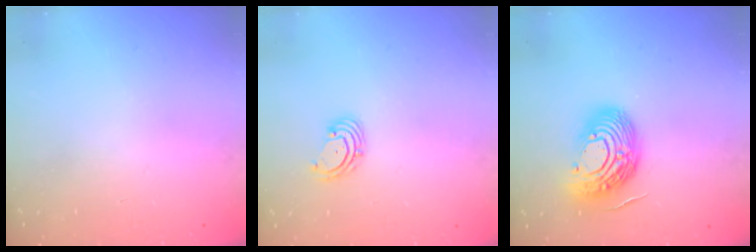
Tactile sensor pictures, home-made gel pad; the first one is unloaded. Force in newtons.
{"total": 2.7, "press": 2.7, "slide": 0.6}
{"total": 15.0, "press": 14.9, "slide": 1.5}